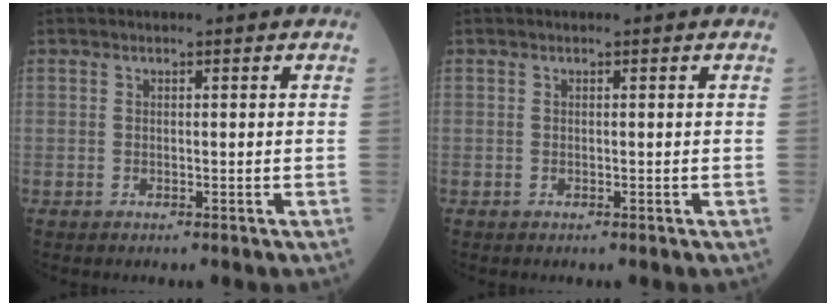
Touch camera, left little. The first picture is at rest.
{"total": 0.0}